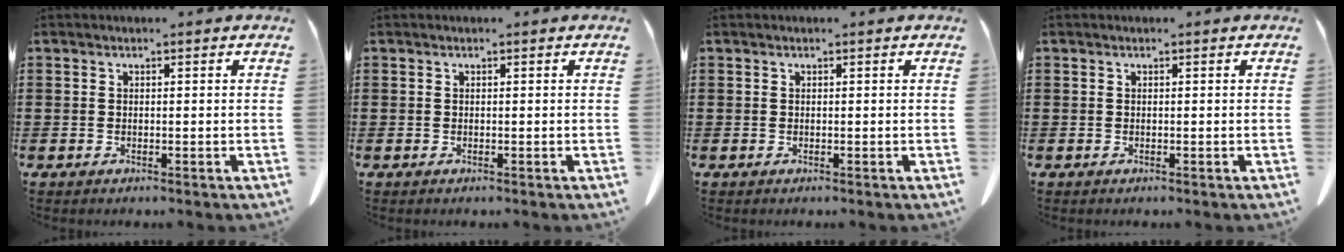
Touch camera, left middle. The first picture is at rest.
{"total": 0.0}
{"total": 0.0}
{"total": 0.0}